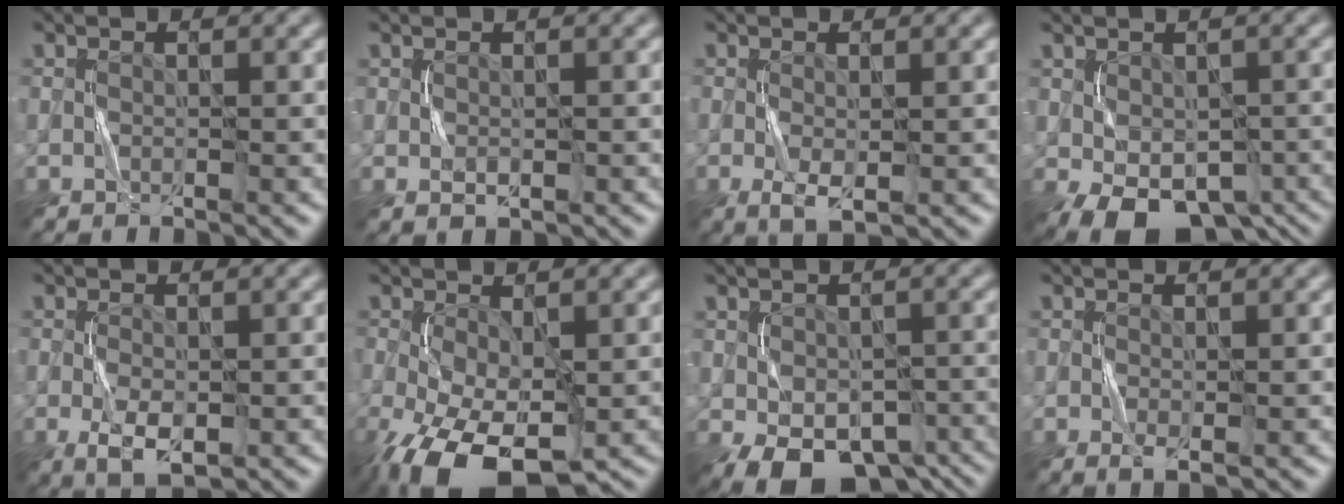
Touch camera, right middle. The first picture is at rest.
{"total": 1.0, "force": [0.1, 0.6, 0.8], "torque": [-0.016, -0.003, 0.007]}
{"total": 2.1, "force": [-0.4, 0.7, 1.9], "torque": [-0.043, -0.006, -0.006]}
{"total": 8.1, "force": [-4.0, 4.5, 5.4], "torque": [-0.095, -0.023, -0.051]}
{"total": 3.3, "force": [-1.0, 1.6, 2.8], "torque": [-0.056, -0.007, -0.016]}
{"total": 9.6, "force": [-3.8, 4.8, 7.4], "torque": [-0.162, -0.032, -0.060]}
{"total": 8.8, "force": [-4.9, 4.8, 5.6], "torque": [-0.090, -0.025, -0.064]}
{"total": 1.1, "force": [-0.1, 0.2, 1.0], "torque": [-0.020, -0.006, -0.003]}